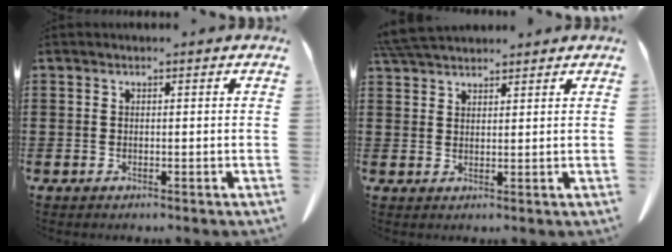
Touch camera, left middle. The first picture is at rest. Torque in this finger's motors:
{"motor_torque": [0.78, 0.36, 0.42, 0.16]}